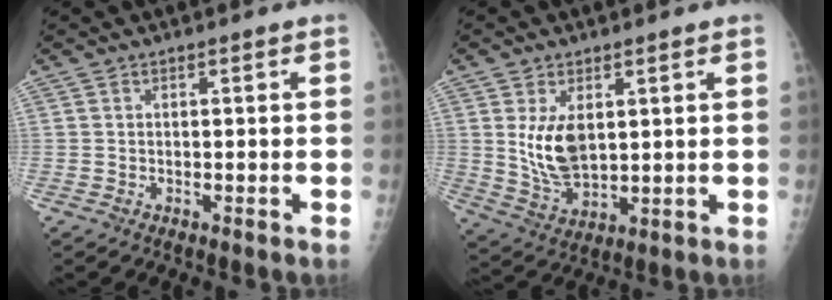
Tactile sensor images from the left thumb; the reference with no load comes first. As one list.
[{"total": 8.8, "force": [2.2, 5.0, 6.9], "torque": [-0.115, -0.022, 0.058]}]